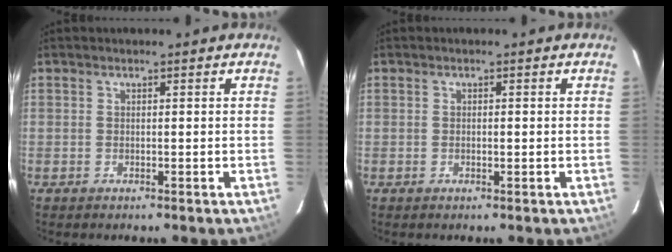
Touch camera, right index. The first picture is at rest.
{"total": 1.3, "force": [-0.2, 0.6, 1.1], "torque": [-0.027, 0.000, -0.002]}